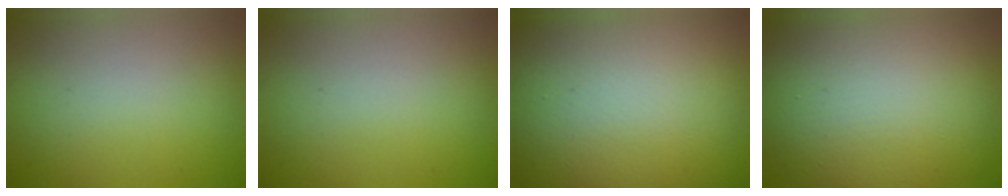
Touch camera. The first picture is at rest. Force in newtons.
{"total": 0.0}
{"total": 23.8, "press": 23.8, "slide": 1.2}
{"total": 15.6, "press": 15.6, "slide": 1.1}